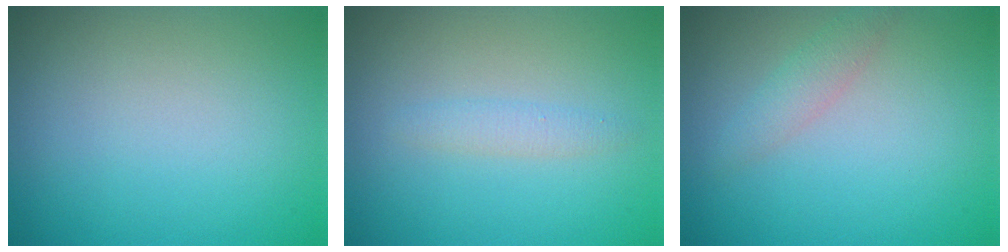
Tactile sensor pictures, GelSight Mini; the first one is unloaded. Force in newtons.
{"total": 1.3, "press": 1.3, "slide": 0.0}
{"total": 1.6, "press": 1.6, "slide": 0.1}